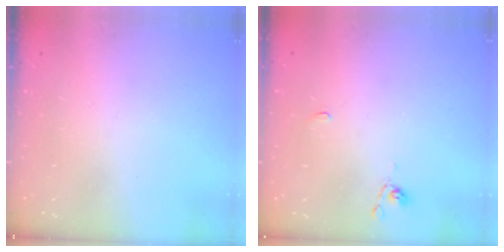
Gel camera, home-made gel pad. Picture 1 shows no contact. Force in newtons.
{"total": 2.6, "press": 2.6, "slide": 0.3}